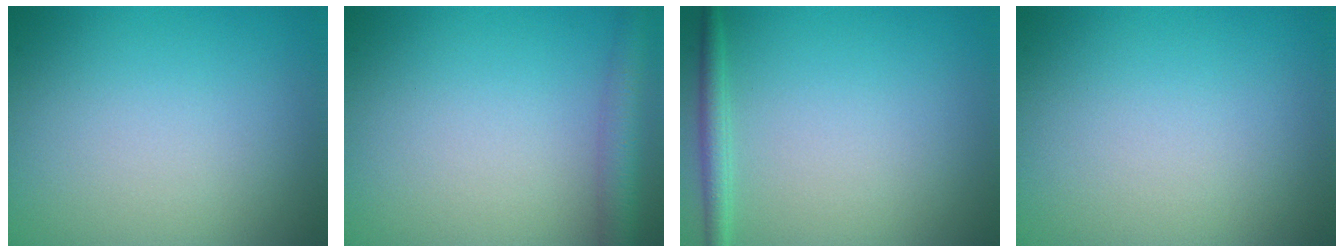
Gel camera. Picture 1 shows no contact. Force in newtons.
{"total": 3.1, "press": 3.1, "slide": 0.1}
{"total": 1.6, "press": 1.6, "slide": 0.1}
{"total": 0.0}